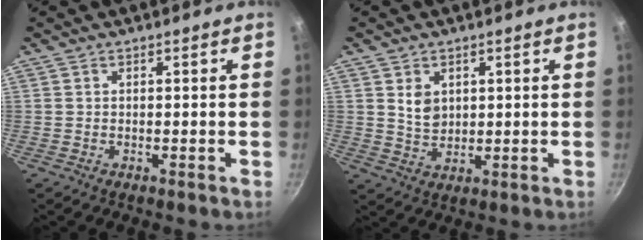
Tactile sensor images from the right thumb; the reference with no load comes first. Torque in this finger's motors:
{"motor_torque": [0.67, 0.57, -0.04, -0.62, 0.03]}